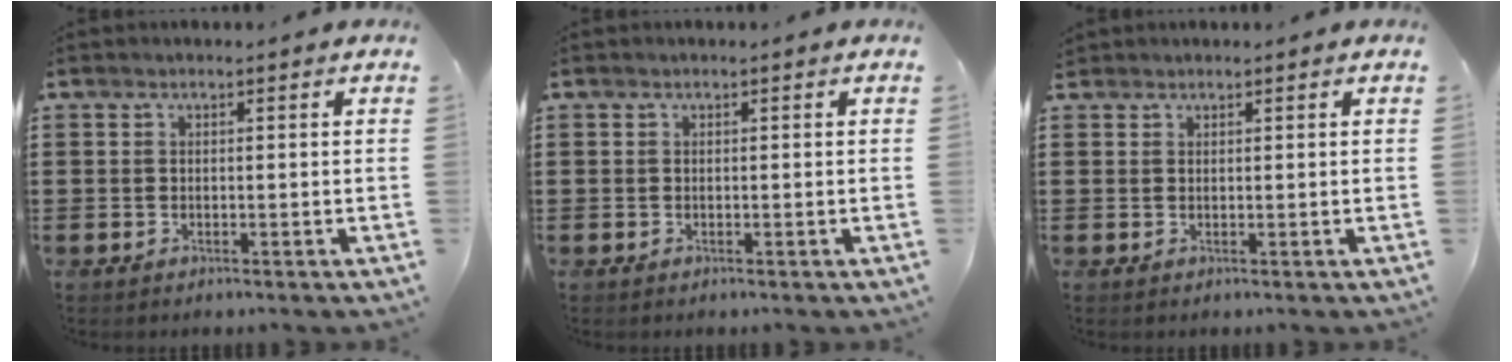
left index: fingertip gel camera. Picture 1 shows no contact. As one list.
[{"total": 0.0}, {"total": 0.6, "force": [0.6, 0.2, 0.0], "torque": [-0.004, 0.002, 0.012]}]